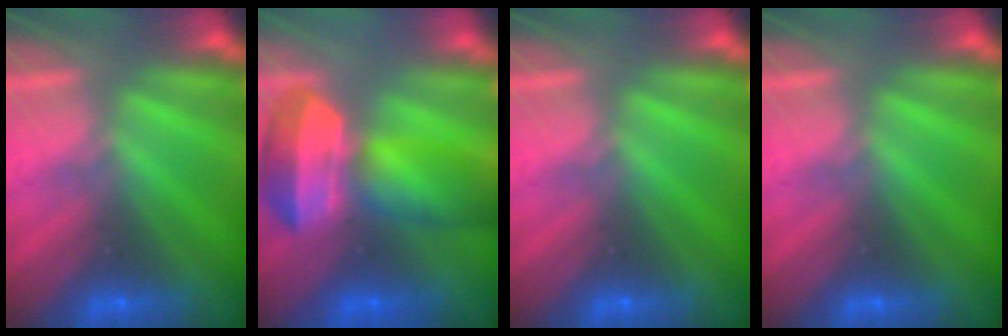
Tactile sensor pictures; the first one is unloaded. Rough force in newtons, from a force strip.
{"total": 5.8}
{"total": 0.0}
{"total": 0.0}